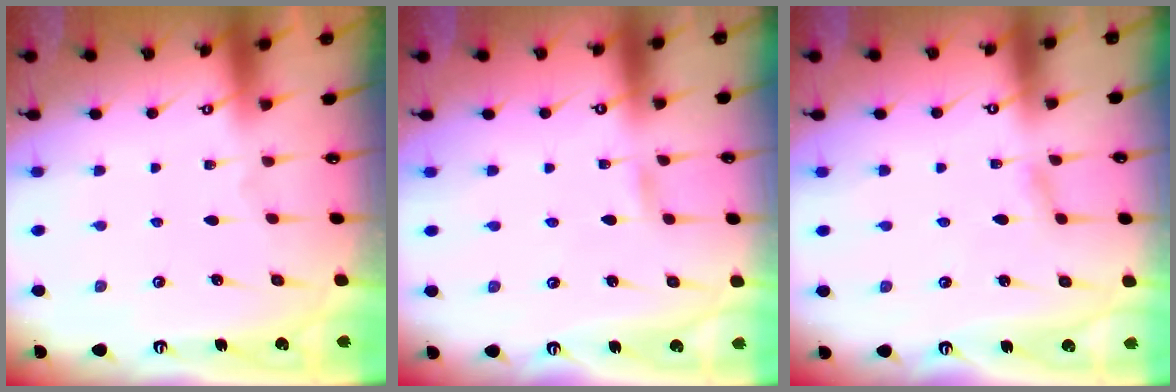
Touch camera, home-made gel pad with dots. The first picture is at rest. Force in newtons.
{"total": 1.8, "press": 1.8, "slide": 0.2}
{"total": 2.6, "press": 2.6, "slide": 0.2}